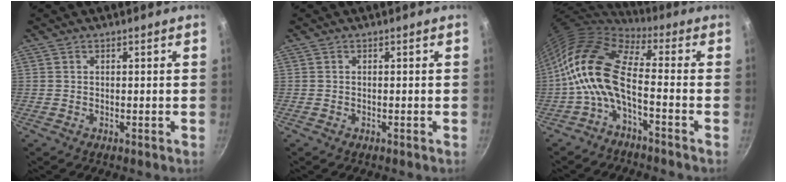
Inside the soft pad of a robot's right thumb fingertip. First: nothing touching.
{"total": 0.0}
{"total": 12.6, "force": [-3.0, 5.4, 11.0], "torque": [-0.219, 0.037, -0.071]}